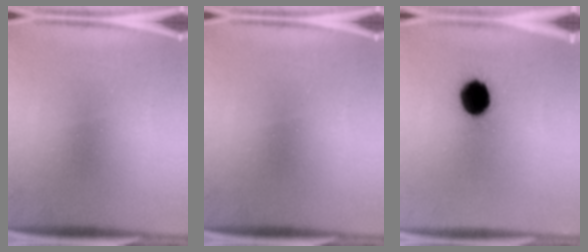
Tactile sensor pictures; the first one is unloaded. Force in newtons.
{"total": 0.0}
{"total": 10.5}